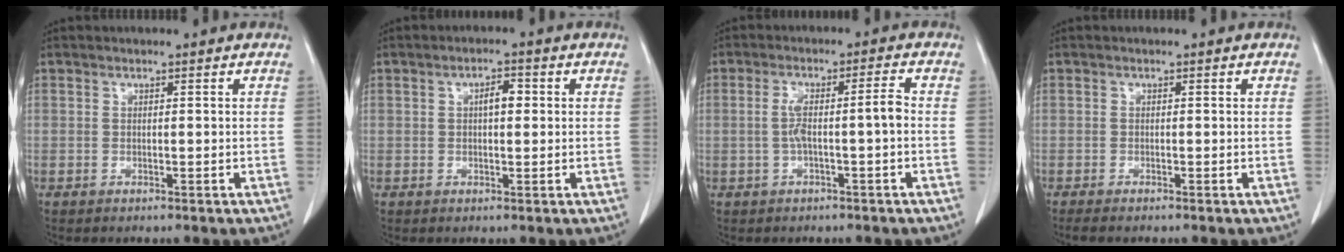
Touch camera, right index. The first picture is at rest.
{"total": 2.8, "force": [0.5, 1.1, 2.5], "torque": [-0.041, 0.006, 0.005]}
{"total": 5.1, "force": [-0.7, 0.2, 5.0], "torque": [-0.097, 0.021, -0.008]}
{"total": 1.7, "force": [-1.4, 0.1, 0.9], "torque": [-0.014, -0.005, -0.021]}